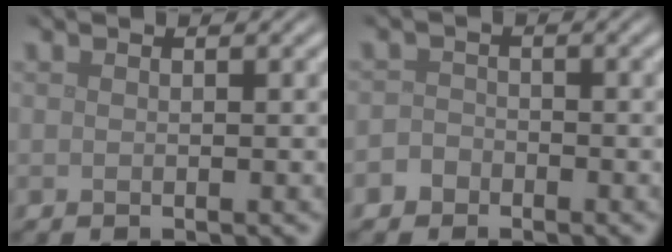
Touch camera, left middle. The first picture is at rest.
{"total": 1.6, "force": [-1.0, 1.3, 0.3], "torque": [0.008, 0.005, -0.023]}